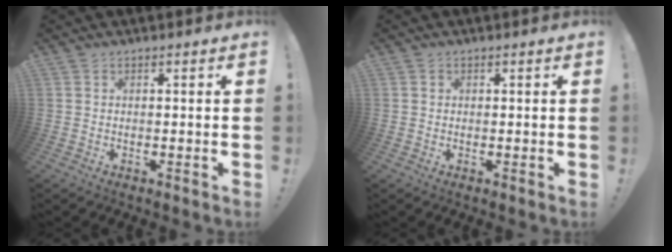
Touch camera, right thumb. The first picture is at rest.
{"total": 0.7, "force": [0.1, 0.7, 0.2], "torque": [0.004, 0.000, 0.000]}